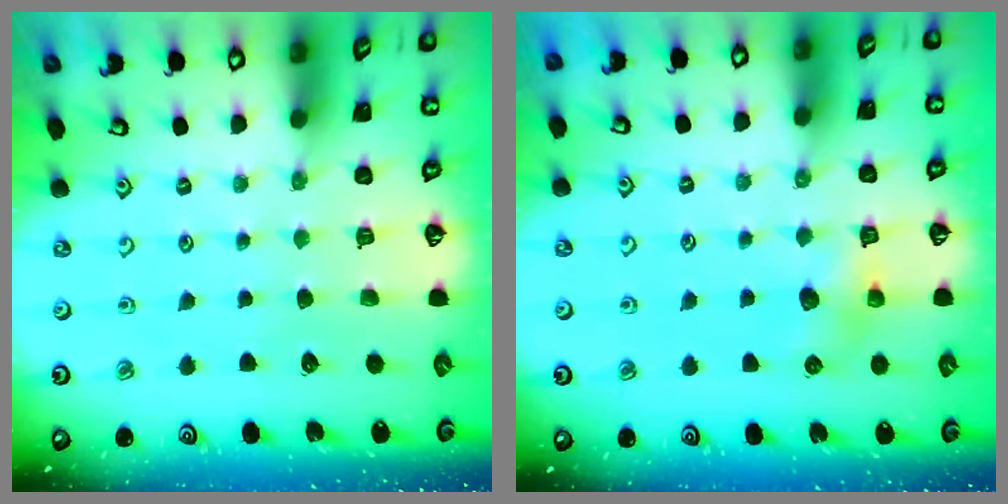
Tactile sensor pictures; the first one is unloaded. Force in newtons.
{"total": 5.8, "press": 5.8, "slide": 0.1}